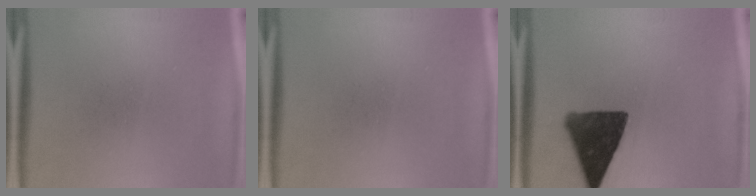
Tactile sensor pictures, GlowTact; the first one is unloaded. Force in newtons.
{"total": 0.0}
{"total": 13.2}